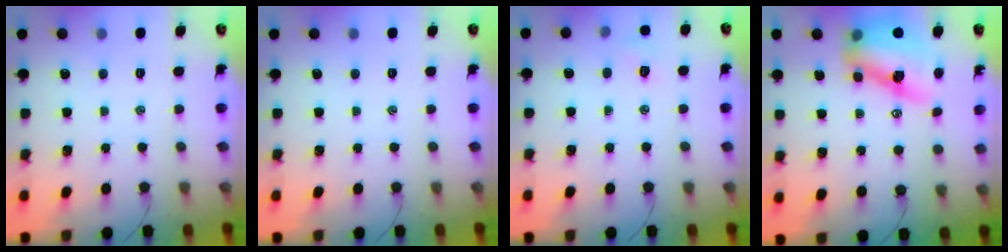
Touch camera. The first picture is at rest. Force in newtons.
{"total": 0.0}
{"total": 4.8, "press": 4.7, "slide": 0.9}
{"total": 12.9, "press": 12.4, "slide": 3.6}